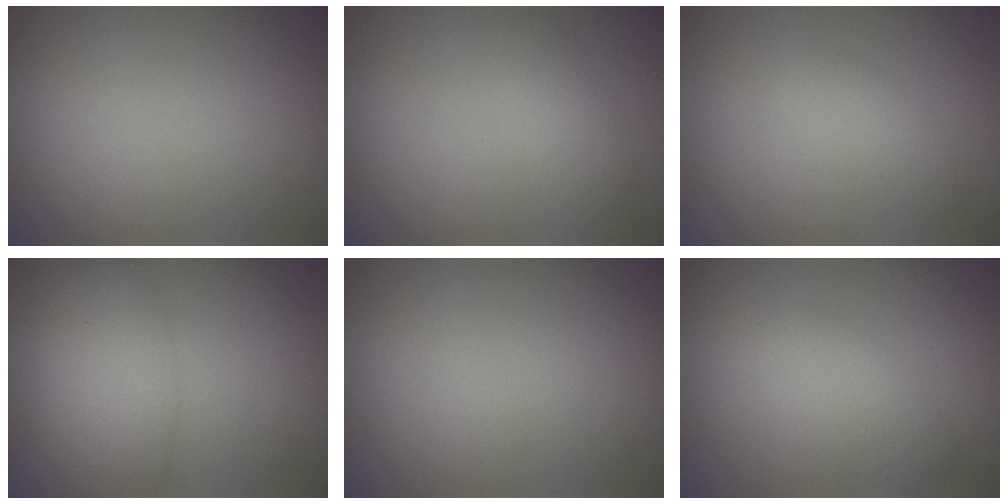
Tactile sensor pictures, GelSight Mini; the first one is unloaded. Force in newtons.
{"total": 2.2, "press": 2.2, "slide": 0.1}
{"total": 1.9, "press": 1.9, "slide": 0.1}
{"total": 4.8, "press": 4.8, "slide": 0.3}
{"total": 0.0}
{"total": 3.2, "press": 3.2, "slide": 0.1}